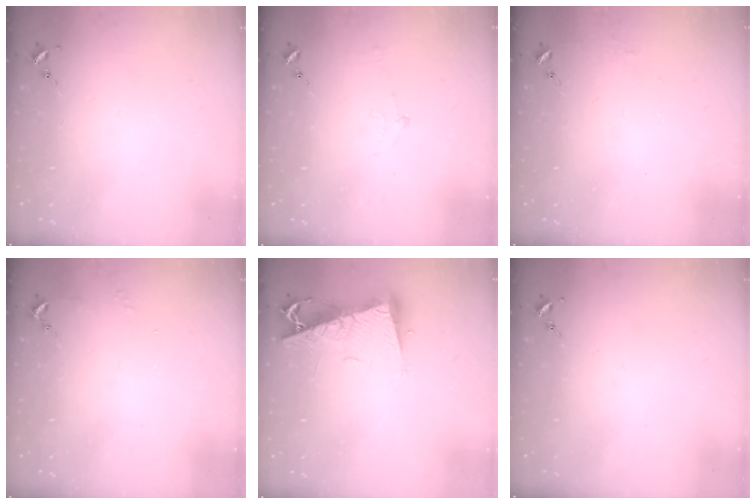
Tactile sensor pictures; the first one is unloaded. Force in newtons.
{"total": 6.7, "press": 6.7, "slide": 0.7}
{"total": 3.2, "press": 3.2, "slide": 0.3}
{"total": 2.9, "press": 2.8, "slide": 0.3}
{"total": 10.6, "press": 10.5, "slide": 1.3}
{"total": 0.0}